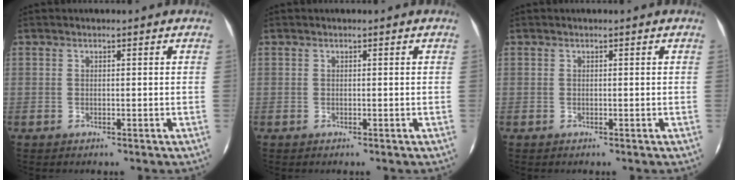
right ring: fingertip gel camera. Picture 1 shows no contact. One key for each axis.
{"total": 0.0}
{"total": 0.0}